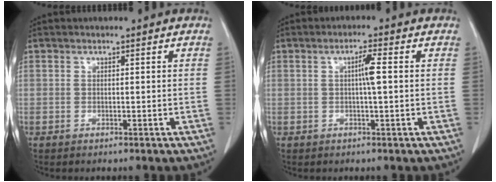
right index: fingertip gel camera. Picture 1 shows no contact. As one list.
[{"total": 2.9, "force": [0.4, 0.1, 2.8], "torque": [-0.046, 0.005, 0.008]}]